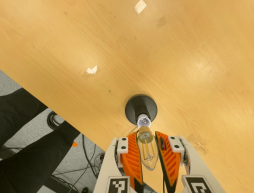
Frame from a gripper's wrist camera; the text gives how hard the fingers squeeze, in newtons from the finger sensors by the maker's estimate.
{"total": 20.0, "left": 21.1, "right": 18.8}